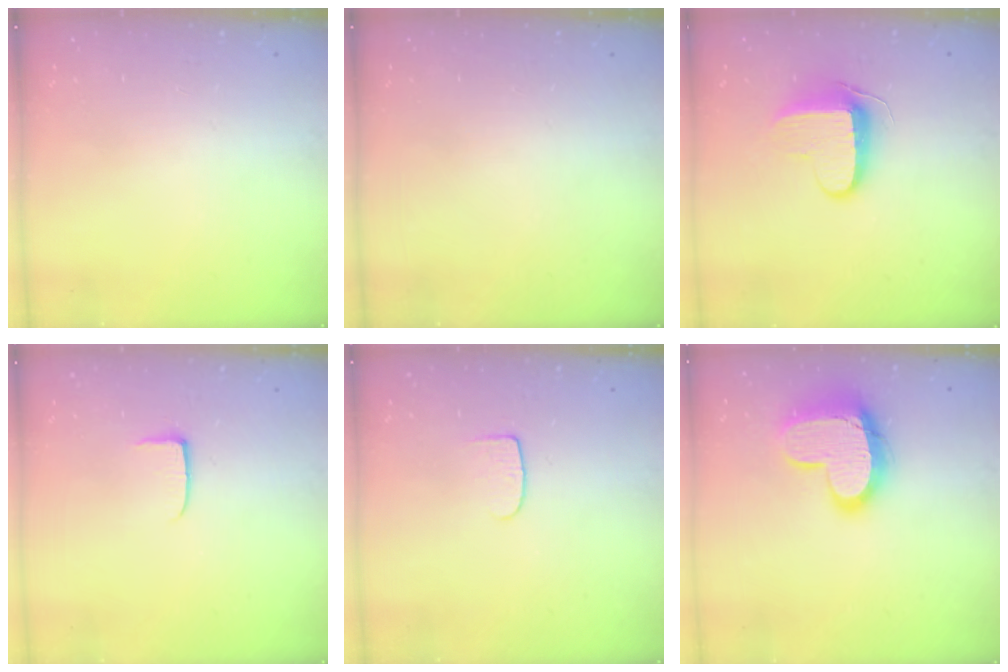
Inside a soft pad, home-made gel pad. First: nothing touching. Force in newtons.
{"total": 0.0}
{"total": 9.6, "press": 9.6, "slide": 0.9}
{"total": 5.0, "press": 5.0, "slide": 0.5}
{"total": 5.8, "press": 5.8, "slide": 0.7}
{"total": 16.6, "press": 16.5, "slide": 1.4}